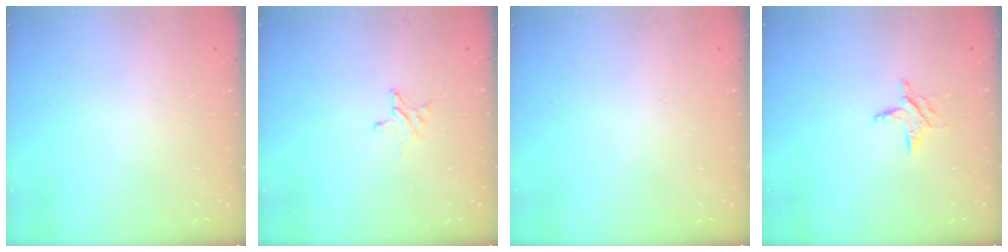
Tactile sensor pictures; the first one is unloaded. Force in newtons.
{"total": 2.7, "press": 2.7, "slide": 0.2}
{"total": 0.0}
{"total": 5.4, "press": 5.4, "slide": 0.5}